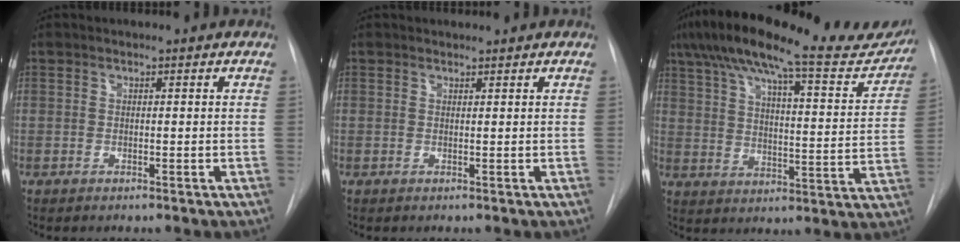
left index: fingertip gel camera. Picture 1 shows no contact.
{"total": 1.0, "force": [1.0, 0.0, -0.1], "torque": [-0.005, 0.003, 0.018]}
{"total": 26.0, "force": [21.6, 4.4, 13.7], "torque": [-0.215, -0.002, 0.288]}